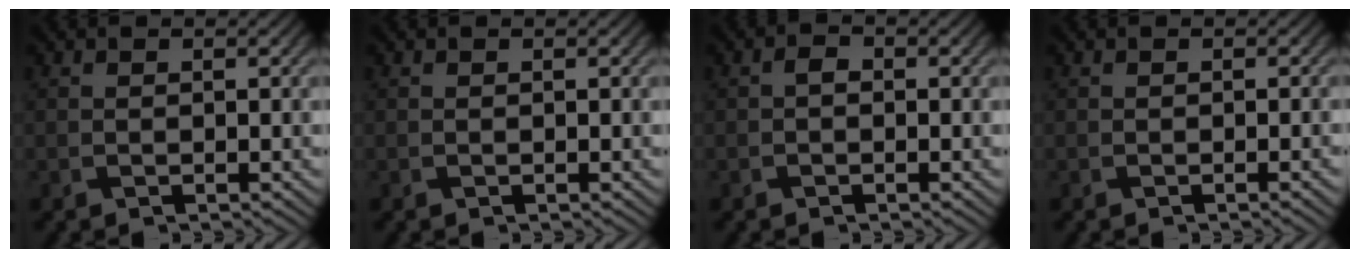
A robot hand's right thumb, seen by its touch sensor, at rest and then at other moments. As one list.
[{"total": 0.0}, {"total": 1.1, "force": [-0.3, 0.8, 0.7], "torque": [-0.013, 0.002, -0.009]}, {"total": 1.0, "force": [-0.3, 0.1, 0.9], "torque": [-0.010, 0.002, -0.008]}]